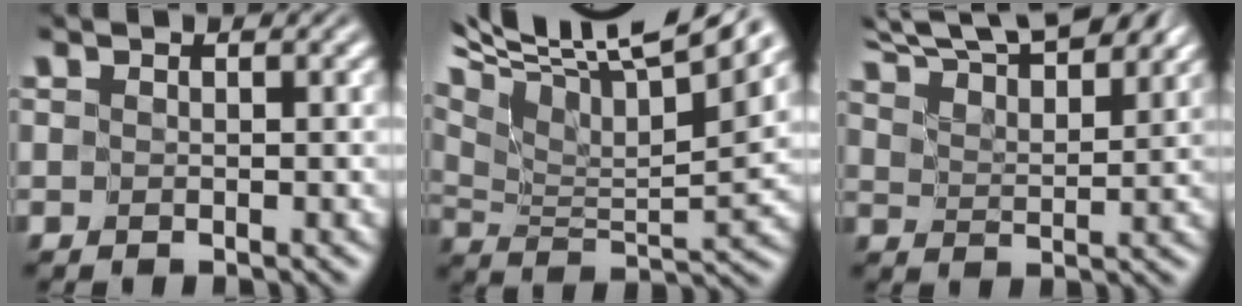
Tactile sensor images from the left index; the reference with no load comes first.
{"total": 13.5, "force": [8.4, 4.0, 9.8], "torque": [-0.191, 0.029, 0.140]}
{"total": 10.4, "force": [8.7, 2.6, 5.0], "torque": [-0.097, 0.020, 0.108]}